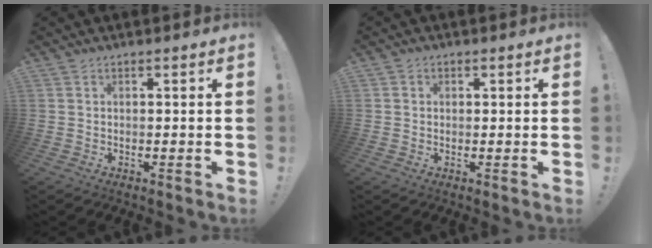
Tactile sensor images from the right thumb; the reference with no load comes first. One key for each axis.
{"total": 1.1, "fx": 0.1, "fy": 1.0, "fz": 0.3, "tx": -0.001, "ty": 0.001, "tz": 0.001}